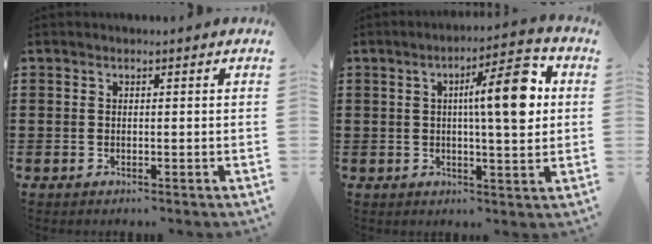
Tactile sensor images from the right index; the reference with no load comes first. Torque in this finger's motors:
{"motor_torque": [0.84, 0.06, 0.44, 0.16]}